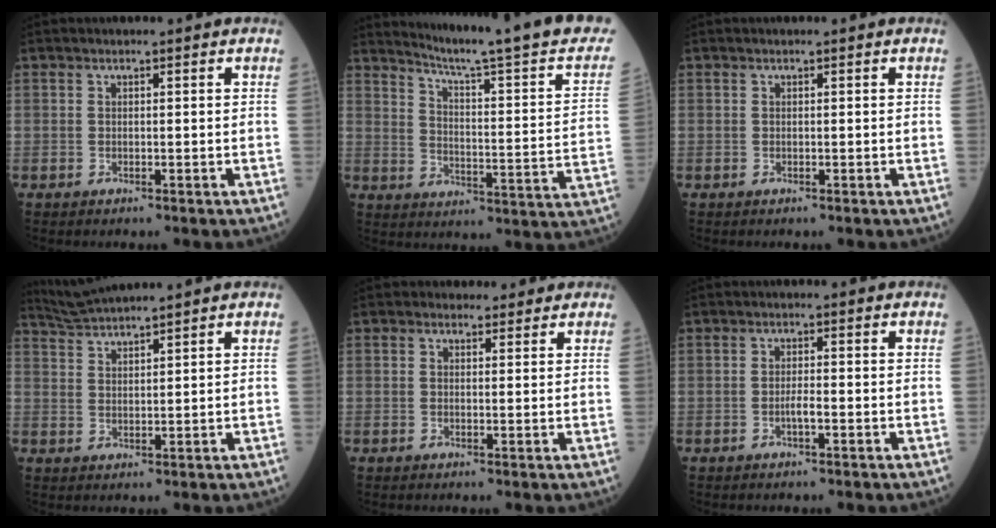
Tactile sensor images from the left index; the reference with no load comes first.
{"total": 22.4, "force": [19.5, -0.8, 10.9], "torque": [-0.160, -0.085, 0.245]}
{"total": 0.0}
{"total": 4.9, "force": [4.6, -1.4, 1.0], "torque": [-0.027, 0.014, 0.092]}
{"total": 2.5, "force": [1.9, 1.6, 0.1], "torque": [0.005, 0.000, 0.015]}
{"total": 1.6, "force": [-1.2, 0.1, 1.1], "torque": [-0.021, -0.005, -0.022]}